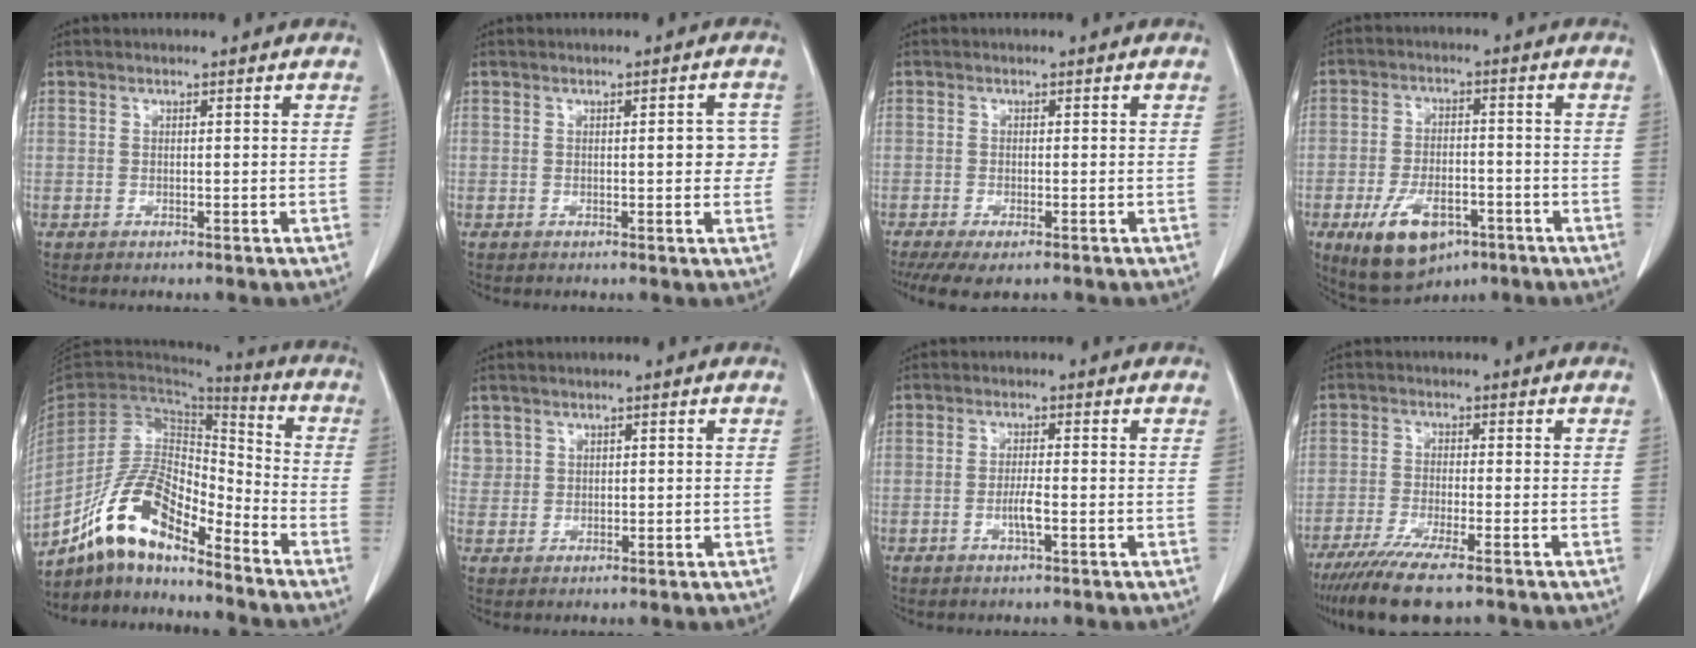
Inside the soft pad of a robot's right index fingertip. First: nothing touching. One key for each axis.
{"total": 3.7, "fx": 0.2, "fy": 1.3, "fz": 3.4, "tx": -0.033, "ty": 0.005, "tz": 0.000}
{"total": 5.9, "fx": -4.2, "fy": 1.8, "fz": 3.7, "tx": -0.058, "ty": -0.015, "tz": -0.066}
{"total": 11.1, "fx": -5.6, "fy": 5.8, "fz": 7.6, "tx": -0.142, "ty": -0.008, "tz": -0.083}
{"total": 13.0, "fx": -9.8, "fy": 4.2, "fz": 7.3, "tx": -0.144, "ty": 0.029, "tz": -0.179}
{"total": 2.4, "fx": 1.2, "fy": 2.0, "fz": 0.0, "tx": 0.012, "ty": 0.004, "tz": 0.019}
{"total": 2.7, "fx": -0.9, "fy": 0.2, "fz": 2.6, "tx": -0.053, "ty": -0.003, "tz": -0.017}
{"total": 9.9, "fx": -7.3, "fy": 1.0, "fz": 6.6, "tx": -0.109, "ty": -0.024, "tz": -0.117}